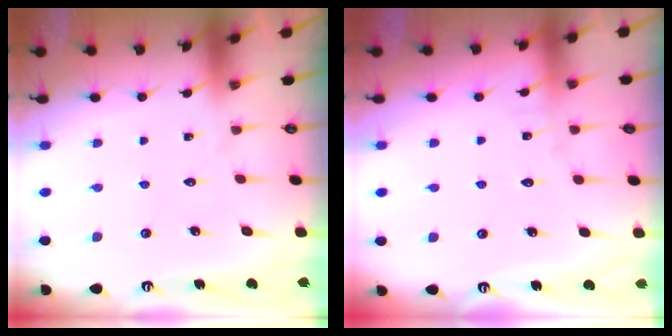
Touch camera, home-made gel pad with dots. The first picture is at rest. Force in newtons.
{"total": 2.4, "press": 2.4, "slide": 0.3}